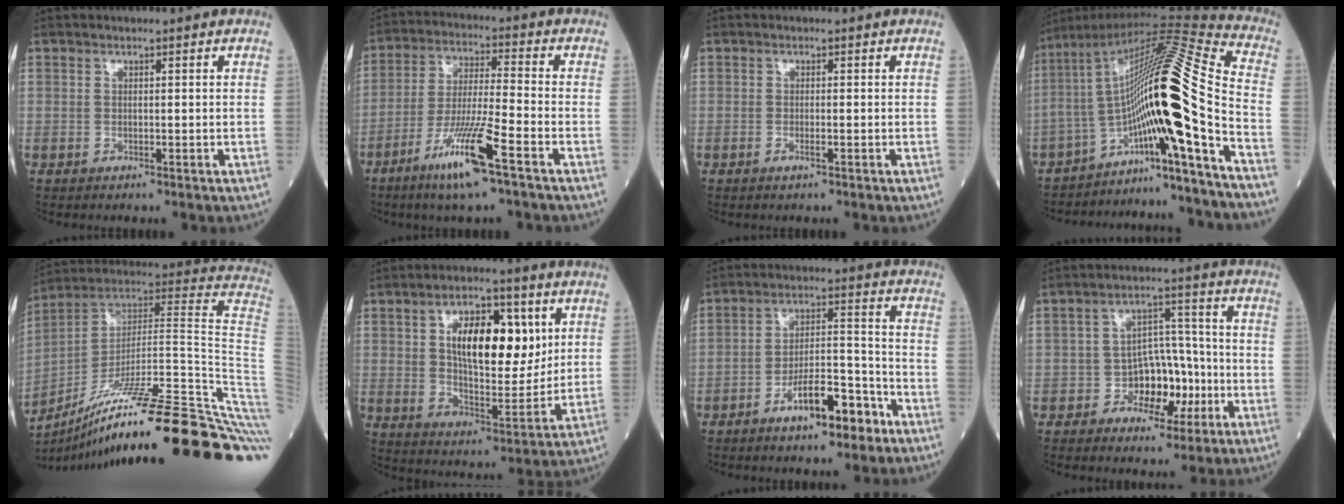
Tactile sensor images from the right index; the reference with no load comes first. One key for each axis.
{"total": 11.6, "fx": -6.5, "fy": -0.2, "fz": 9.7, "tx": -0.189, "ty": -0.024, "tz": -0.125}
{"total": 1.3, "fx": -0.6, "fy": 0.1, "fz": 1.1, "tx": -0.023, "ty": -0.002, "tz": -0.013}
{"total": 20.6, "fx": -10.4, "fy": -1.7, "fz": 17.7, "tx": -0.288, "ty": 0.026, "tz": -0.178}
{"total": 36.0, "fx": -23.4, "fy": 0.1, "fz": 27.3, "tx": -0.252, "ty": -0.014, "tz": -0.349}
{"total": 14.1, "fx": 4.1, "fy": 6.0, "fz": 12.0, "tx": -0.196, "ty": 0.010, "tz": 0.071}
{"total": 9.8, "fx": -5.8, "fy": 2.7, "fz": 7.4, "tx": -0.125, "ty": 0.017, "tz": -0.095}
{"total": 8.1, "fx": -2.7, "fy": 4.9, "fz": 5.8, "tx": -0.089, "ty": 0.023, "tz": -0.042}